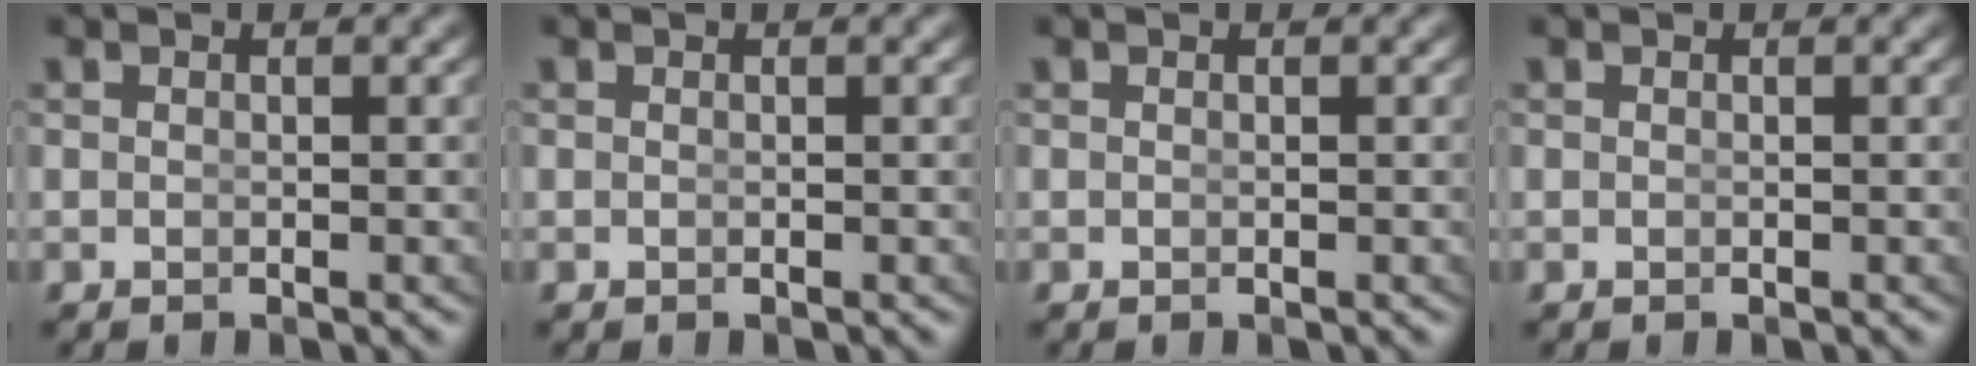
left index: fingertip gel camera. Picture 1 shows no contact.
{"total": 0.0}
{"total": 0.0}
{"total": 0.0}